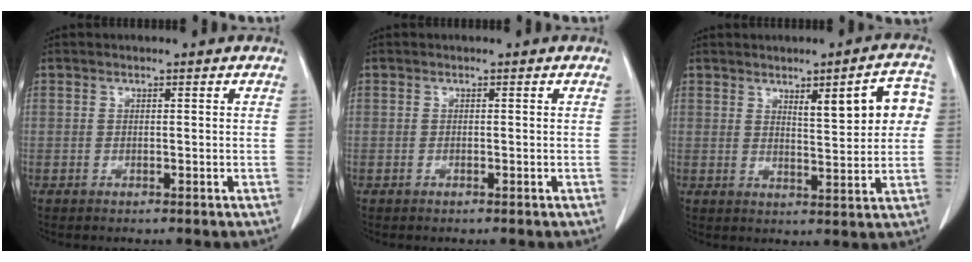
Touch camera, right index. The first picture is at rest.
{"total": 0.0}
{"total": 8.4, "force": [2.6, 1.9, 7.8], "torque": [-0.099, 0.013, 0.036]}